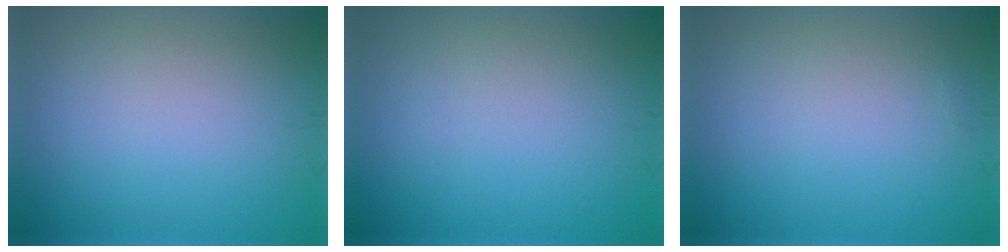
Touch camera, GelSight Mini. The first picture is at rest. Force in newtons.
{"total": 0.0}
{"total": 0.0}